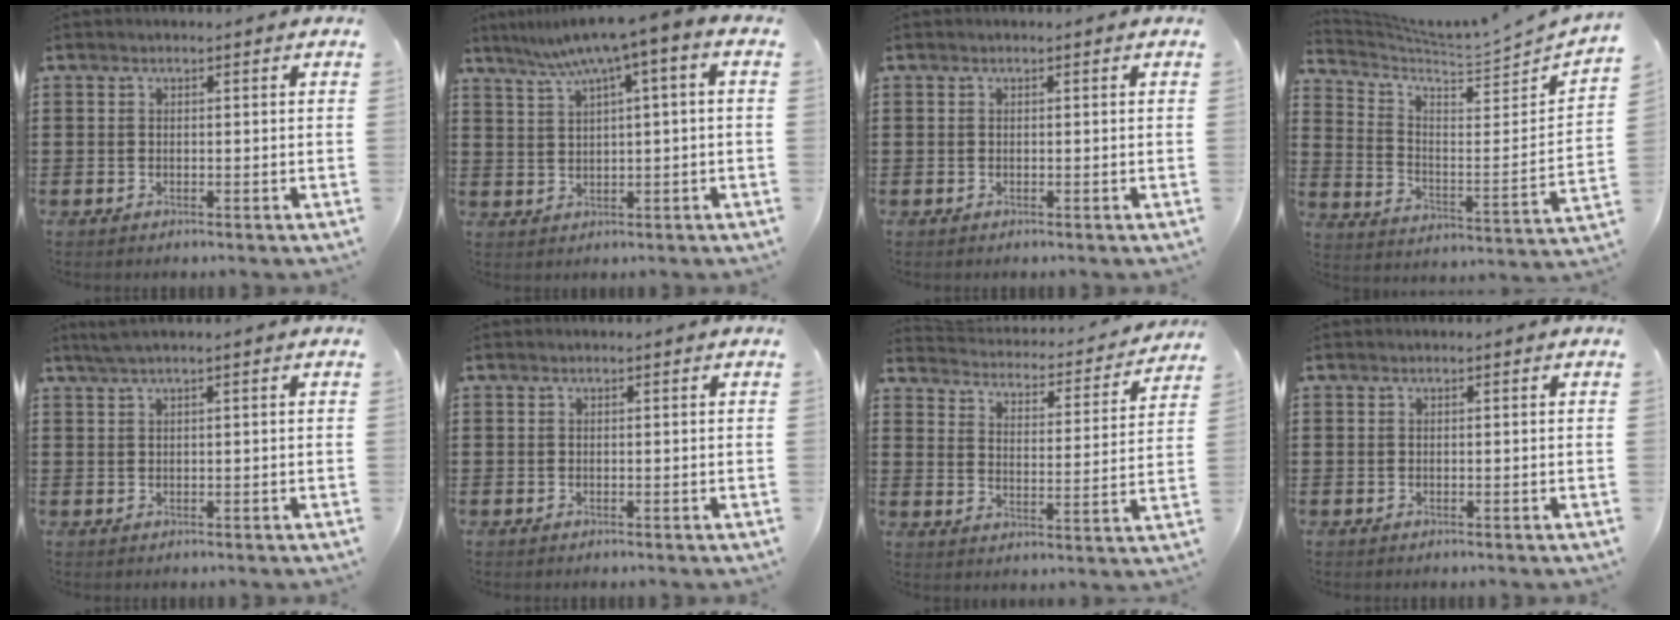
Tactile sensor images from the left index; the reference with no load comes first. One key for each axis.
{"total": 5.6, "fx": 2.7, "fy": 0.4, "fz": 4.9, "tx": -0.099, "ty": -0.009, "tz": 0.040}
{"total": 0.0}
{"total": 4.2, "fx": 4.0, "fy": -0.1, "fz": 1.3, "tx": -0.050, "ty": -0.049, "tz": 0.061}
{"total": 1.4, "fx": 0.8, "fy": -0.1, "fz": 1.2, "tx": -0.021, "ty": -0.001, "tz": 0.015}
{"total": 0.0}
{"total": 3.1, "fx": 3.1, "fy": 0.2, "fz": 0.3, "tx": -0.028, "ty": -0.029, "tz": 0.044}
{"total": 0.0}